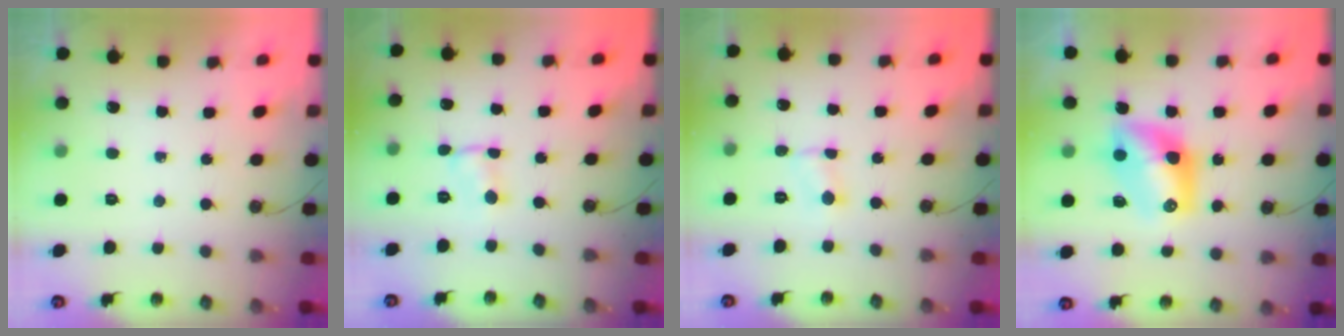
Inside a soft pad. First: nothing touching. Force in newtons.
{"total": 1.1, "press": 1.1, "slide": 0.2}
{"total": 2.3, "press": 2.2, "slide": 0.5}
{"total": 11.0, "press": 11.0, "slide": 0.8}